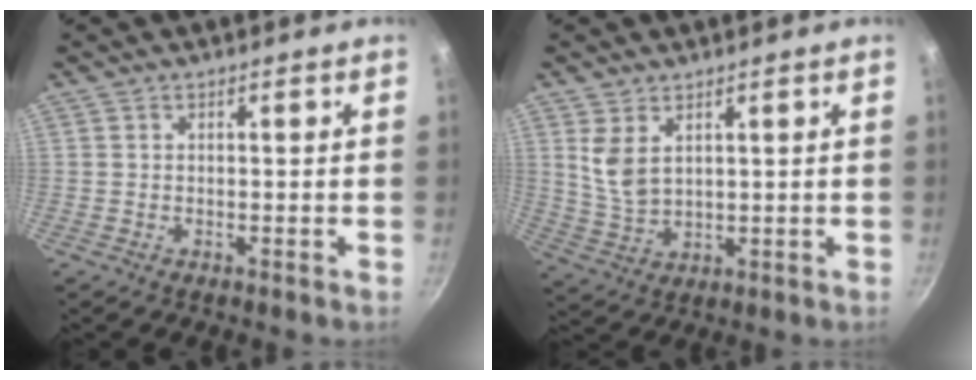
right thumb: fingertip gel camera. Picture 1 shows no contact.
{"total": 6.1, "force": [2.6, 3.6, 4.2], "torque": [-0.072, -0.028, 0.059]}